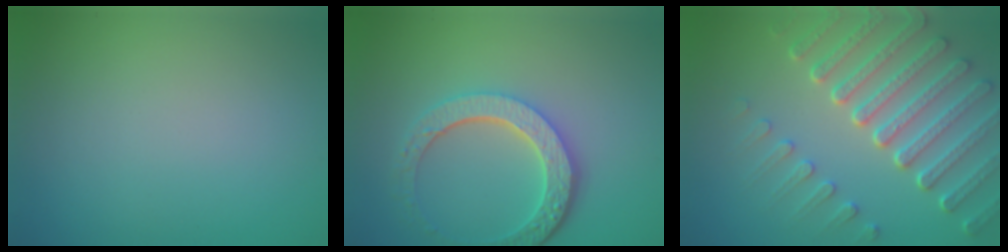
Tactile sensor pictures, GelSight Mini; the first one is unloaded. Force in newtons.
{"total": 5.6, "press": 4.3, "slide": 3.6}
{"total": 7.4, "press": 5.7, "slide": 4.8}